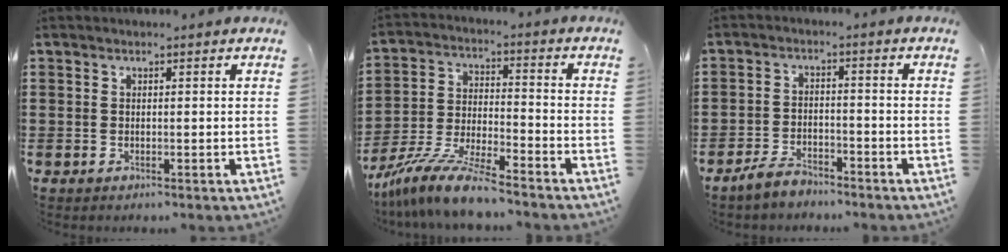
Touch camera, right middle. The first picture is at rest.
{"total": 9.8, "force": [-8.9, 0.5, 4.0], "torque": [-0.082, 0.011, -0.177]}
{"total": 3.6, "force": [-3.4, 1.0, 1.0], "torque": [-0.027, 0.007, -0.070]}